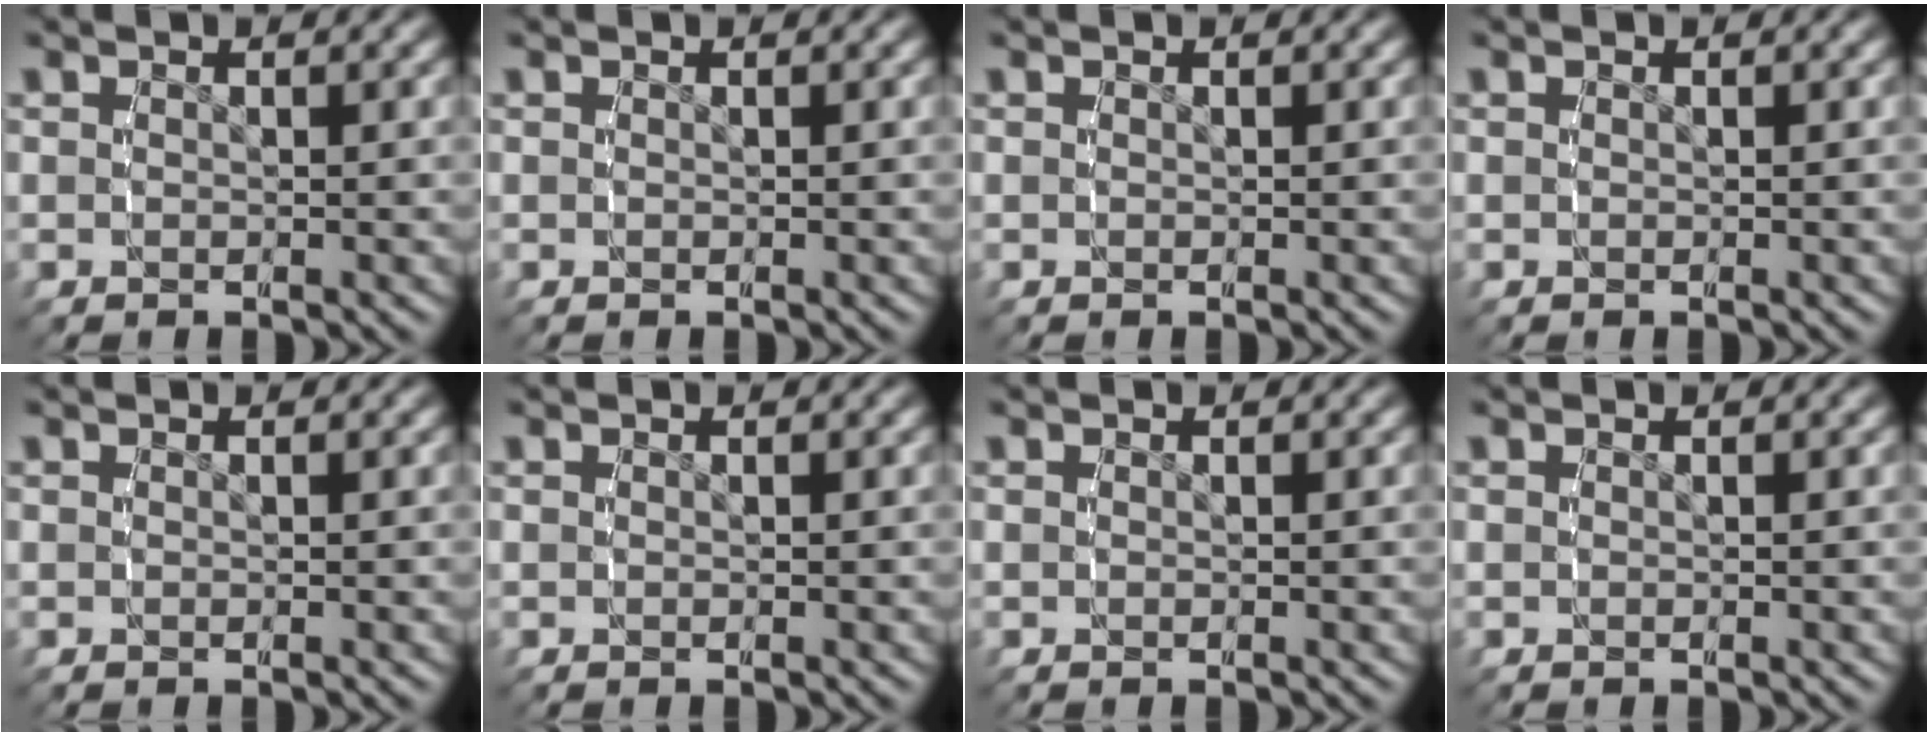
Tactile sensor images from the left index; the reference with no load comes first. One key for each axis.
{"total": 0.0}
{"total": 0.0}
{"total": 0.0}
{"total": 0.0}
{"total": 0.0}
{"total": 0.0}
{"total": 0.0}